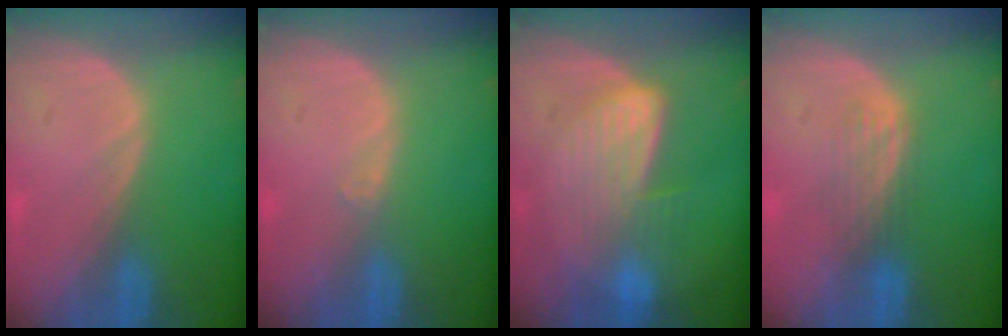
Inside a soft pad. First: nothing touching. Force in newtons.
{"total": 0.6, "press": 0.5, "slide": 0.4}
{"total": 6.5, "press": 6.5, "slide": 0.3}
{"total": 3.4, "press": 3.0, "slide": 1.6}